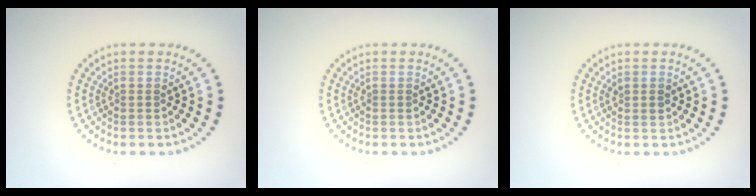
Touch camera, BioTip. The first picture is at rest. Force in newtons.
{"total": 0.0}
{"total": 0.8, "press": 0.8, "slide": 0.2}